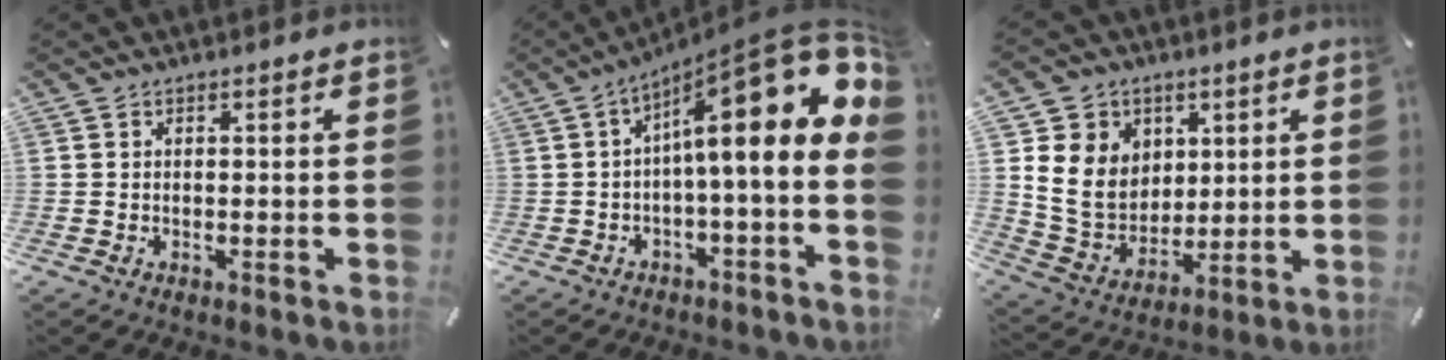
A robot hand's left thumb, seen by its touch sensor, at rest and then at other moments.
{"total": 17.6, "force": [4.8, 3.6, 16.5], "torque": [-0.241, -0.055, 0.069]}
{"total": 12.7, "force": [3.2, 11.4, 4.6], "torque": [-0.096, -0.014, 0.068]}